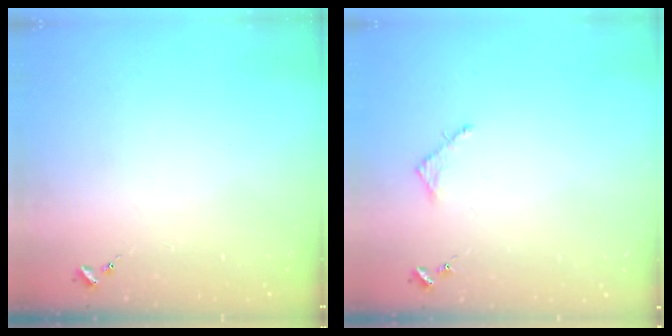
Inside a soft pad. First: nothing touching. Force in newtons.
{"total": 2.5, "press": 2.5, "slide": 0.2}